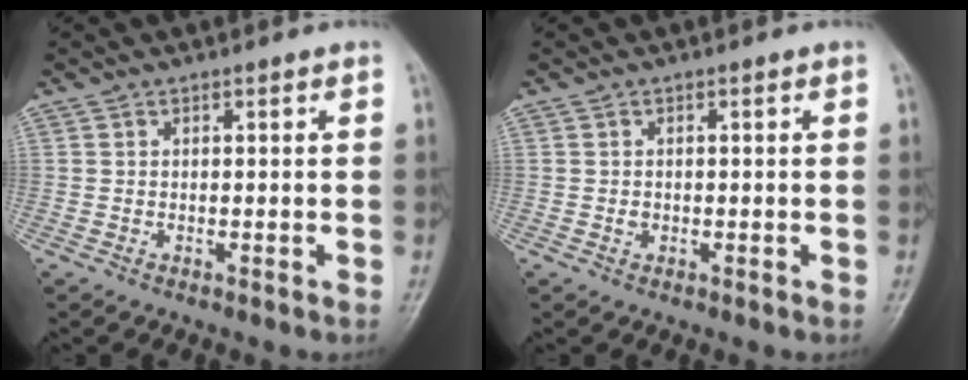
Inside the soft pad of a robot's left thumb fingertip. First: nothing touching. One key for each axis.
{"total": 0.9, "fx": -0.2, "fy": 0.8, "fz": 0.5, "tx": -0.005, "ty": 0.001, "tz": -0.002}